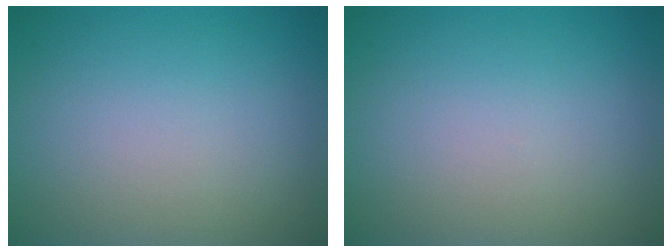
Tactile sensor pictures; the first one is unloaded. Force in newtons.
{"total": 0.0}